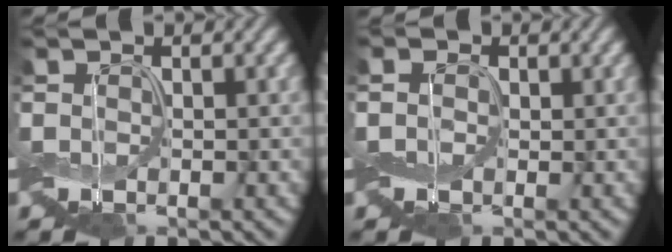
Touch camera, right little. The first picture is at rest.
{"total": 1.4, "force": [0.2, 1.2, 0.7], "torque": [-0.023, 0.008, -0.003]}